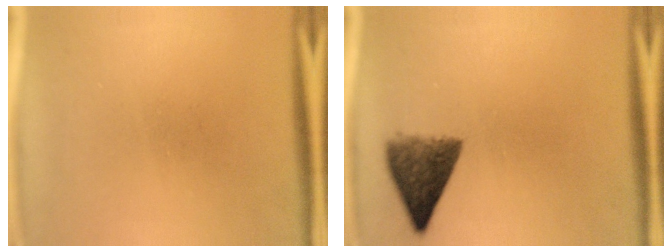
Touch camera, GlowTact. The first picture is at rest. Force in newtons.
{"total": 6.9}